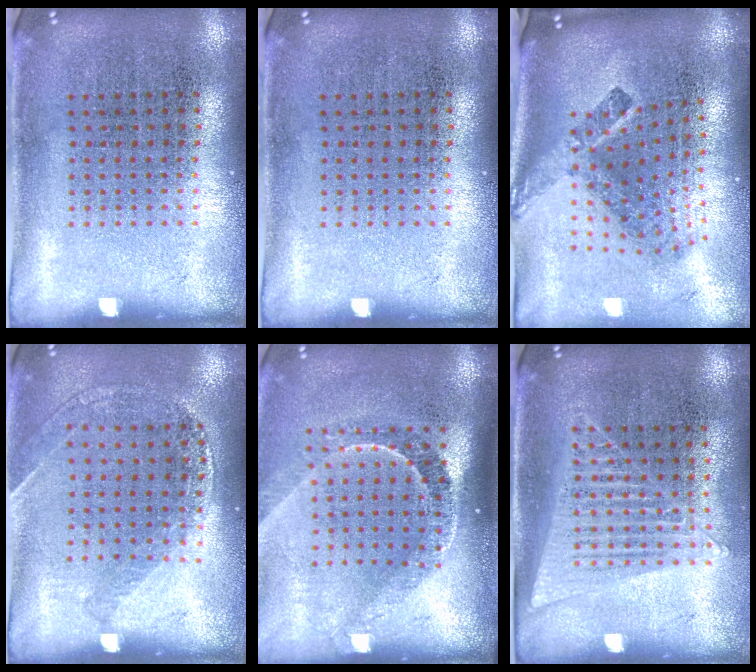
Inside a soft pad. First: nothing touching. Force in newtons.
{"total": 0.0}
{"total": 2.6, "press": 1.6, "slide": 2.1}
{"total": 1.1, "press": 1.1, "slide": 0.2}
{"total": 2.2, "press": 1.5, "slide": 1.6}
{"total": 1.2, "press": 1.2, "slide": 0.4}